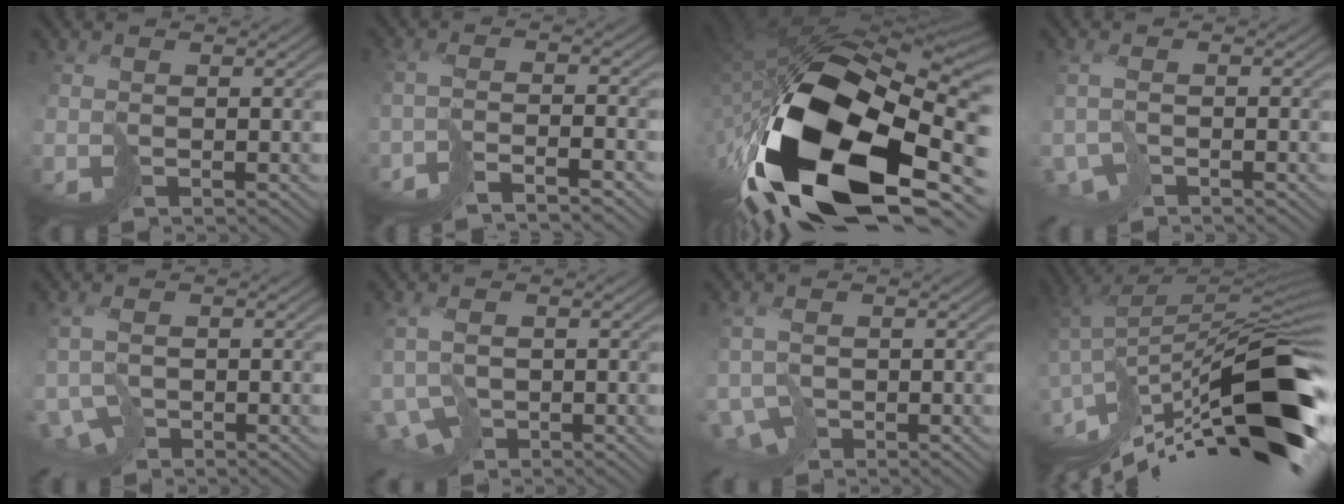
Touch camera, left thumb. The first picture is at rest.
{"total": 4.7, "force": [-4.2, -0.4, 2.1], "torque": [-0.036, 0.005, -0.071]}
{"total": 21.1, "force": [-7.8, 10.8, 16.4], "torque": [-0.346, -0.050, -0.113]}
{"total": 2.5, "force": [-2.0, 0.7, 1.3], "torque": [-0.021, 0.001, -0.037]}
{"total": 3.8, "force": [-1.9, 2.3, 2.4], "torque": [-0.049, -0.004, -0.031]}
{"total": 4.6, "force": [-1.9, 2.9, 2.9], "torque": [-0.060, -0.009, -0.029]}
{"total": 3.5, "force": [-1.4, 2.3, 2.3], "torque": [-0.047, -0.003, -0.022]}
{"total": 17.5, "force": [-9.7, 4.4, 13.9], "torque": [-0.237, 0.023, -0.168]}